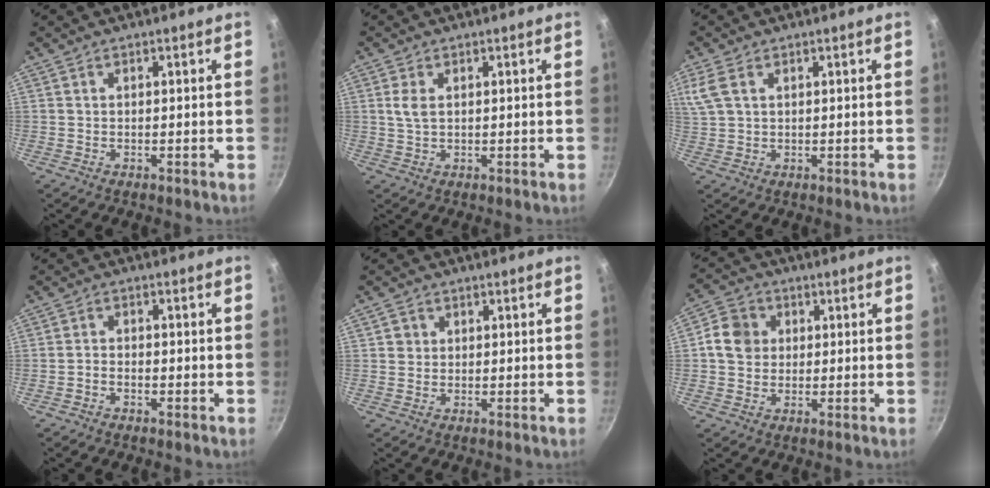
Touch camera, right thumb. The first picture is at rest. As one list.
[{"total": 3.0, "force": [0.7, 1.7, 2.3], "torque": [-0.049, -0.001, 0.015]}, {"total": 5.0, "force": [2.2, 3.1, 3.4], "torque": [-0.078, 0.008, 0.046]}, {"total": 1.8, "force": [-1.3, 1.0, 0.8], "torque": [-0.018, 0.015, -0.027]}, {"total": 2.0, "force": [0.3, 1.9, 0.5], "torque": [0.000, 0.004, 0.003]}, {"total": 6.8, "force": [0.8, 6.1, 3.0], "torque": [-0.028, 0.007, 0.000]}]